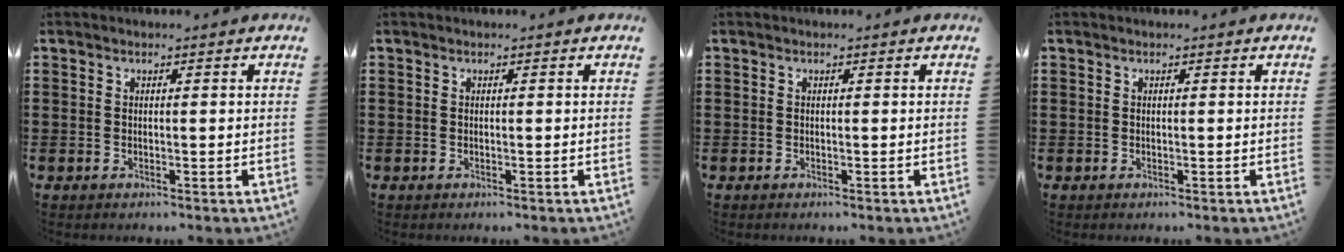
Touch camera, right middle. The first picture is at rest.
{"total": 0.0}
{"total": 0.0}
{"total": 0.0}